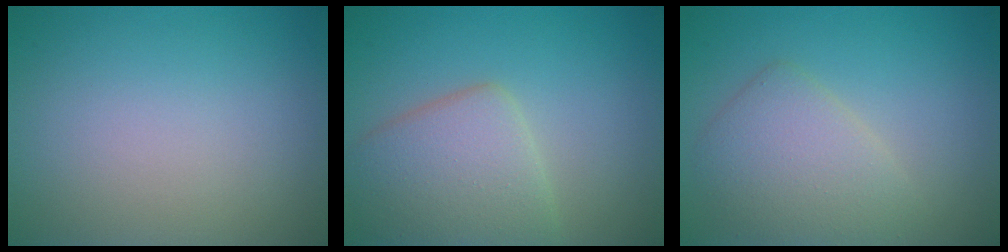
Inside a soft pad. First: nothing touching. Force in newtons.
{"total": 5.2, "press": 5.1, "slide": 0.3}
{"total": 4.0, "press": 4.0, "slide": 0.1}